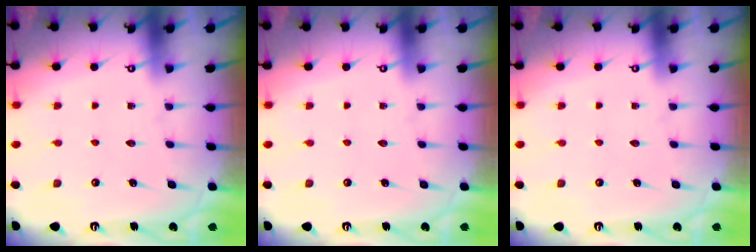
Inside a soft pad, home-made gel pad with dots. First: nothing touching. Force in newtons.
{"total": 0.0}
{"total": 0.0}